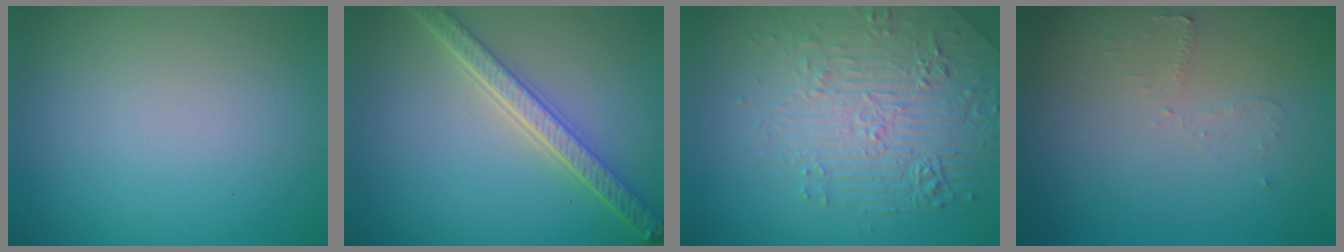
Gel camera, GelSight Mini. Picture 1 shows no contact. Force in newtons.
{"total": 4.9, "press": 3.9, "slide": 3.0}
{"total": 4.5, "press": 4.2, "slide": 1.7}
{"total": 1.2, "press": 1.1, "slide": 0.3}